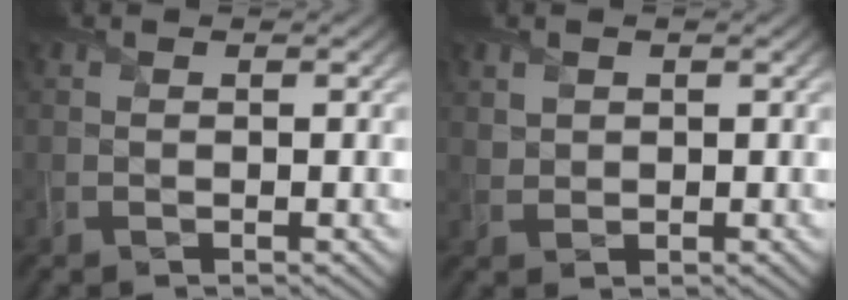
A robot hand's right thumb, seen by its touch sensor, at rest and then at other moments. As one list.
[{"total": 1.1, "force": [0.6, 0.8, 0.5], "torque": [-0.015, -0.003, 0.016]}]